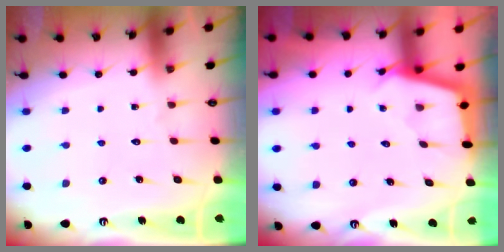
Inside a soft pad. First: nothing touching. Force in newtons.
{"total": 2.9, "press": 2.8, "slide": 0.3}